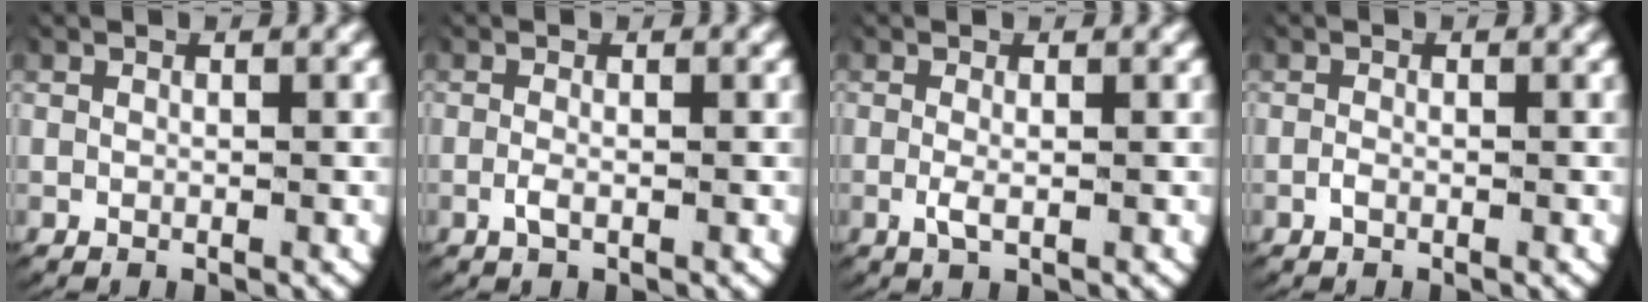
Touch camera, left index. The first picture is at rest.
{"total": 1.0, "force": [-0.5, 0.2, 0.9], "torque": [-0.026, -0.007, -0.008]}
{"total": 1.4, "force": [-0.3, 0.3, 1.3], "torque": [-0.037, -0.011, -0.002]}
{"total": 0.6, "force": [-0.5, 0.2, 0.3], "torque": [-0.014, -0.004, -0.006]}